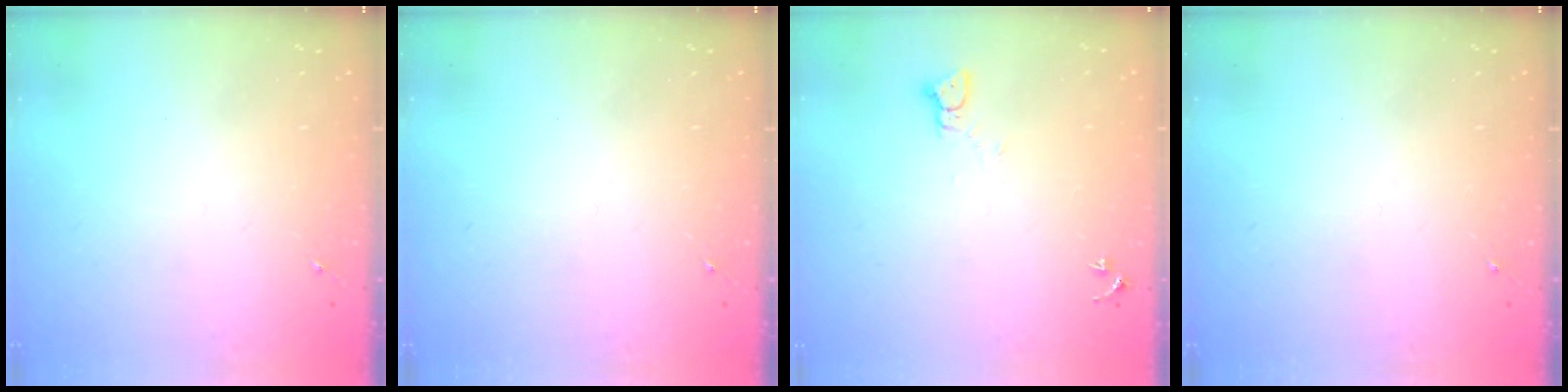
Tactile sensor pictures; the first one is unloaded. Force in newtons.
{"total": 0.0}
{"total": 2.2, "press": 2.2, "slide": 0.2}
{"total": 0.0}